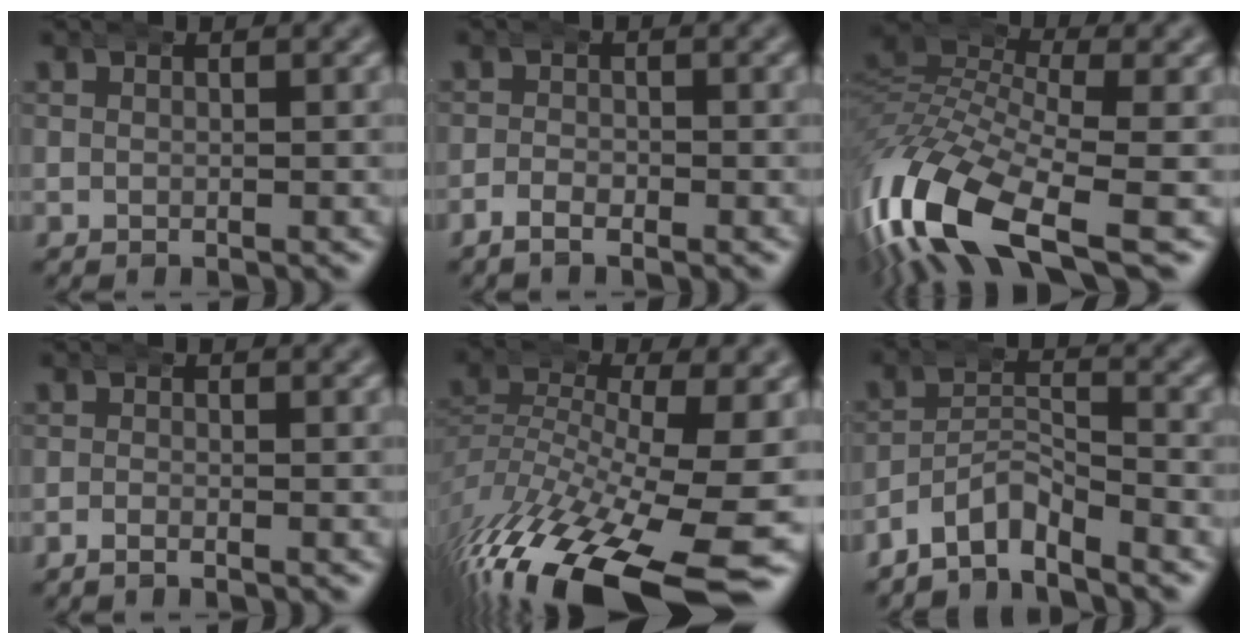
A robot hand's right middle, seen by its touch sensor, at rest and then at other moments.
{"total": 1.3, "force": [-1.1, 0.2, 0.5], "torque": [-0.008, -0.002, -0.026]}
{"total": 11.4, "force": [-4.2, 6.6, 8.3], "torque": [-0.213, -0.056, -0.048]}
{"total": 0.8, "force": [-0.7, -0.1, 0.4], "torque": [-0.007, 0.001, -0.017]}
{"total": 12.6, "force": [-7.5, 4.3, 9.1], "torque": [-0.173, -0.054, -0.092]}
{"total": 5.3, "force": [-4.4, 2.6, 1.6], "torque": [-0.035, -0.005, -0.085]}